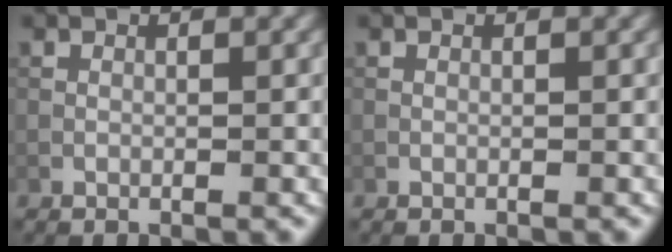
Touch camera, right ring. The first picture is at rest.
{"total": 0.0}